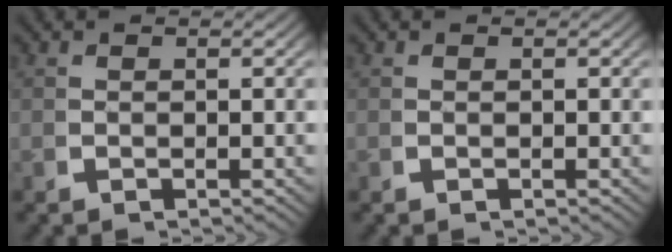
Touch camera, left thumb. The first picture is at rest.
{"total": 0.0}